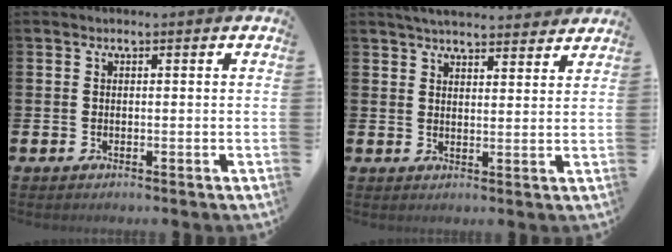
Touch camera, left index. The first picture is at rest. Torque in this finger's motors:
{"motor_torque": [0.98, -1.16, 0.59, 0.14]}